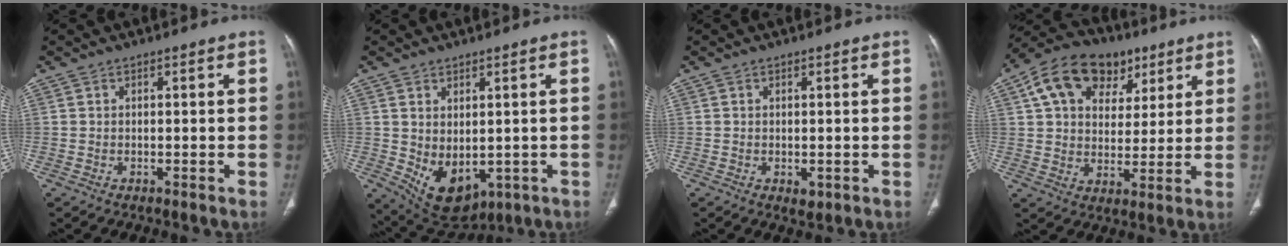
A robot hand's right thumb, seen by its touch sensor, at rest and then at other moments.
{"total": 9.5, "force": [-1.2, 5.7, 7.5], "torque": [-0.111, -0.008, 0.012]}
{"total": 1.4, "force": [-0.4, 0.8, 1.1], "torque": [-0.016, -0.004, 0.000]}
{"total": 17.2, "force": [7.8, 12.0, 9.5], "torque": [-0.131, 0.004, 0.126]}